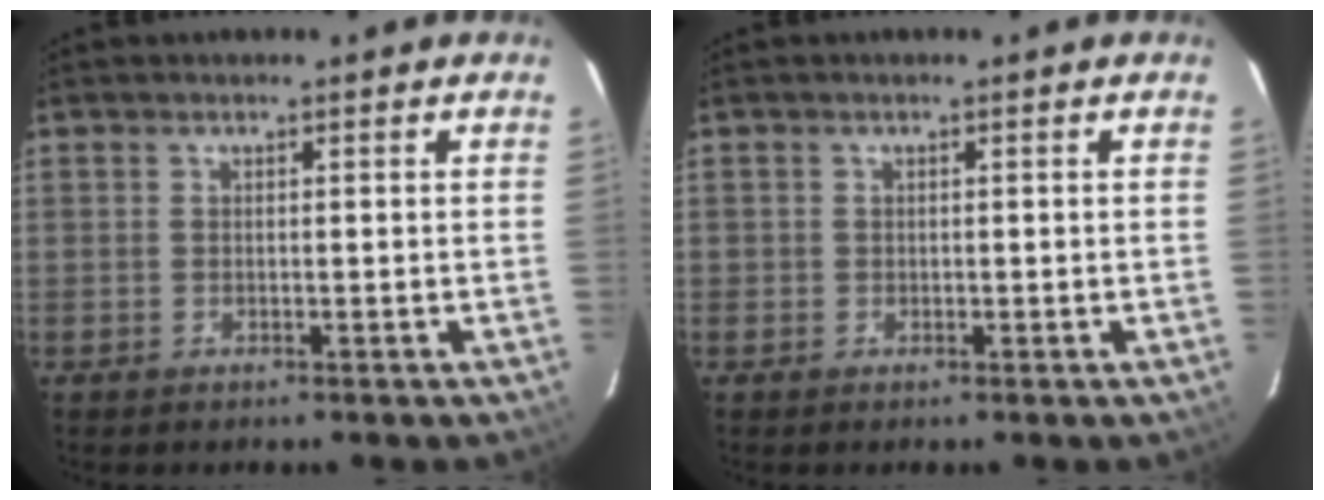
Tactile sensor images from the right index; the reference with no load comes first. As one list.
[{"total": 0.7, "force": [-0.2, 0.7, 0.0], "torque": [0.000, 0.002, -0.003]}]